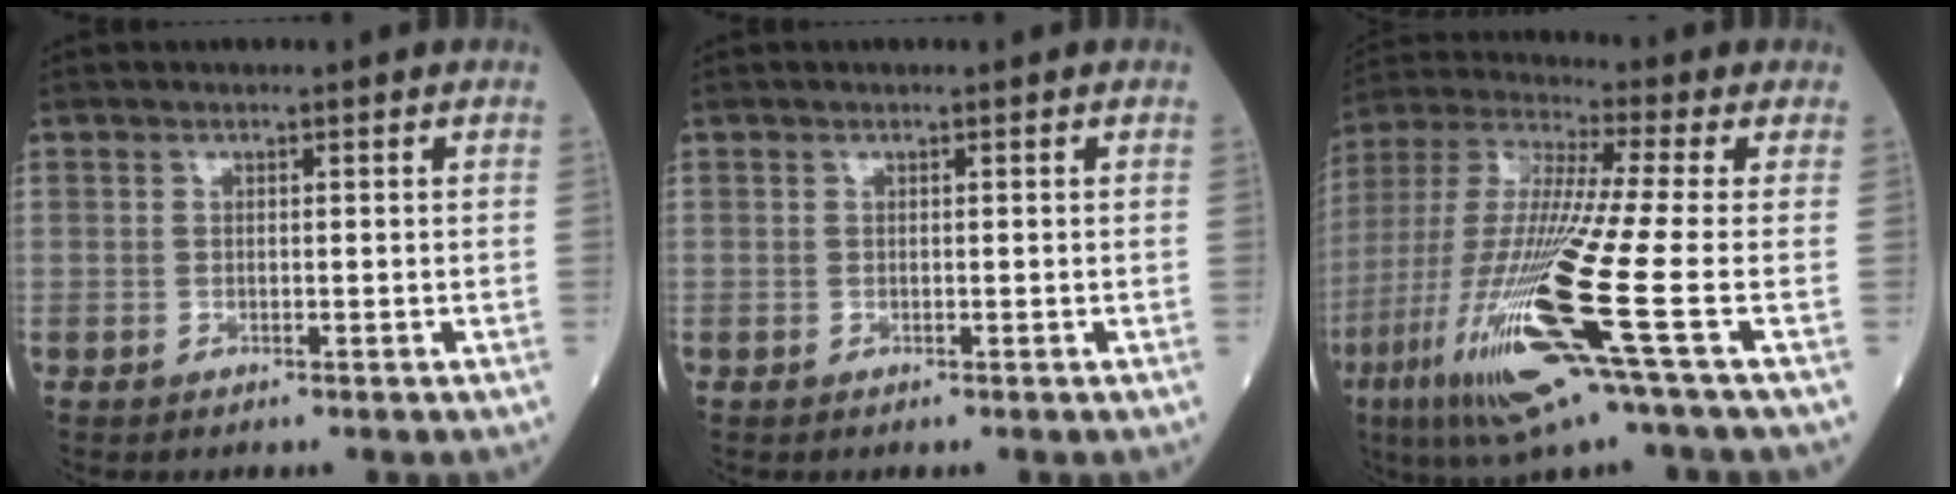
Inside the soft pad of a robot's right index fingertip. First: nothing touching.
{"total": 0.0}
{"total": 19.6, "force": [-7.3, -0.6, 18.1], "torque": [-0.411, -0.040, -0.149]}